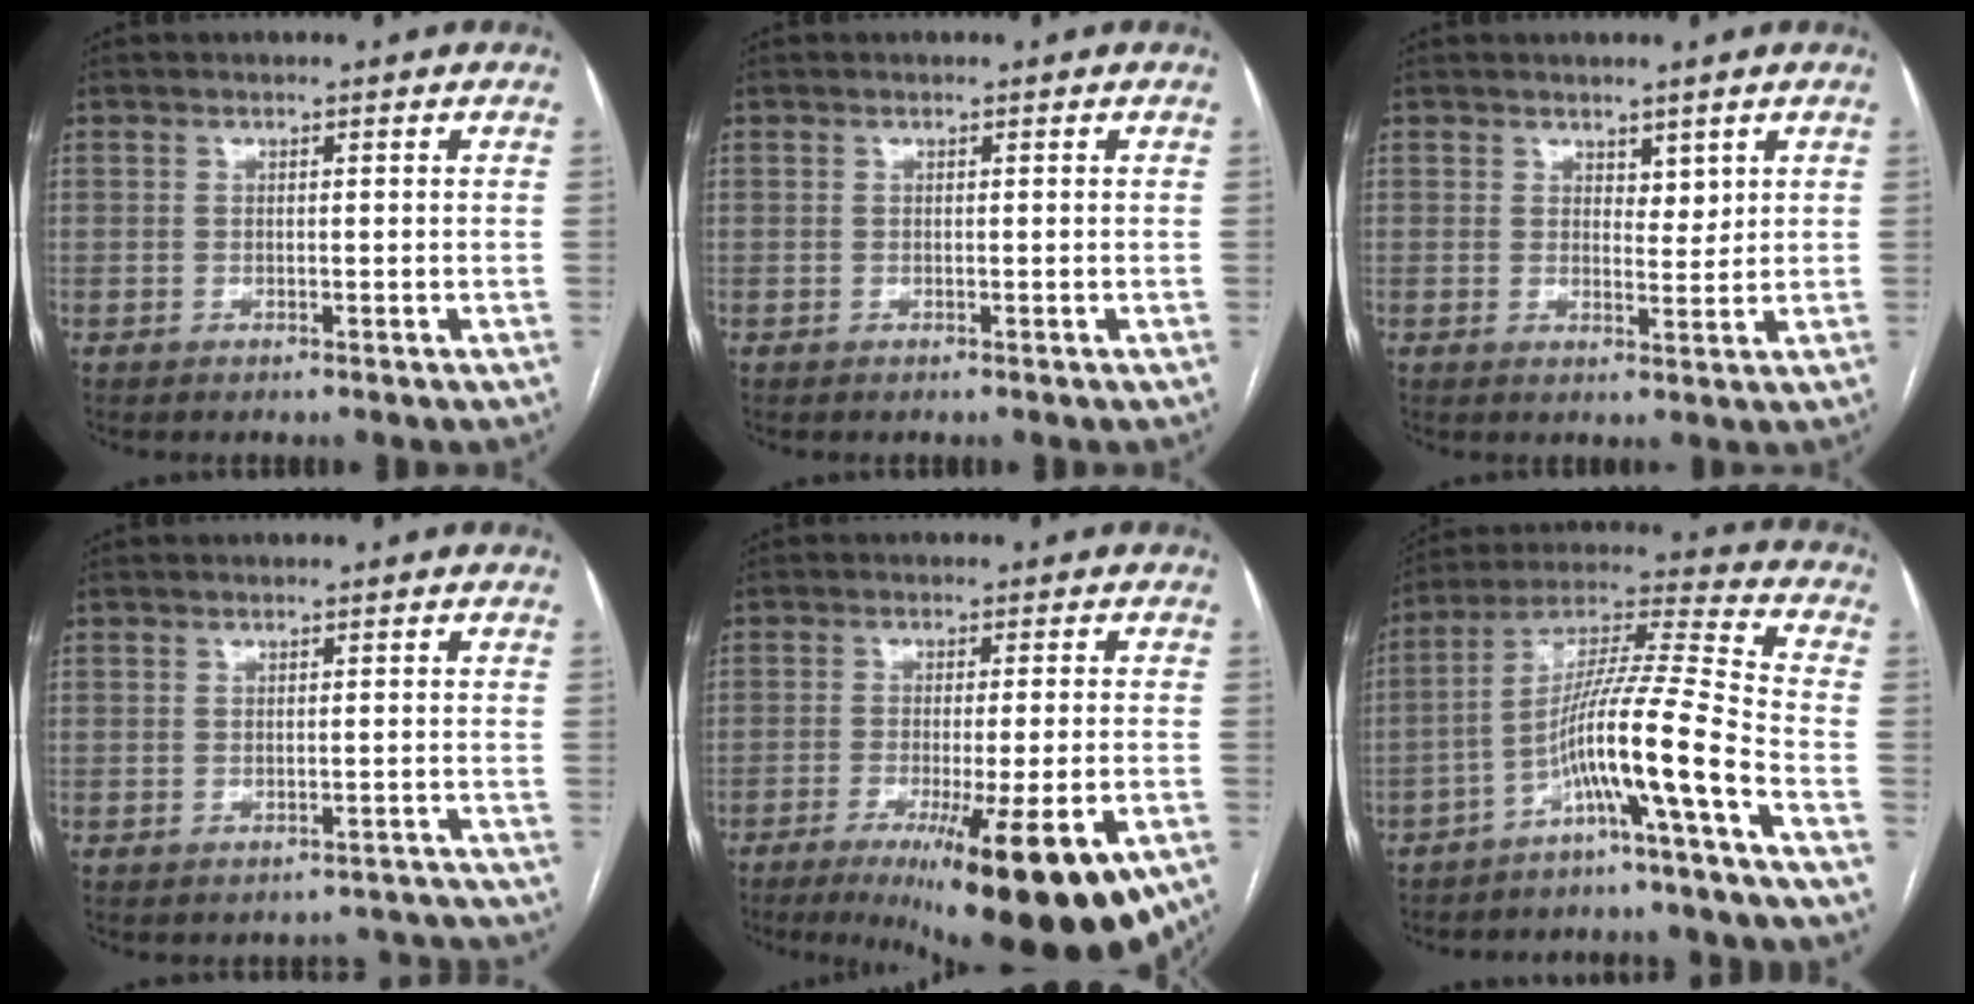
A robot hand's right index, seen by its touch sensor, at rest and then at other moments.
{"total": 0.0}
{"total": 2.3, "force": [1.5, 1.2, 1.2], "torque": [-0.015, -0.007, 0.030]}
{"total": 3.8, "force": [-3.3, 1.7, -0.9], "torque": [0.024, 0.028, -0.033]}
{"total": 18.9, "force": [-11.3, 2.1, 15.0], "torque": [-0.147, -0.033, -0.164]}
{"total": 12.6, "force": [-6.4, -1.7, 10.7], "torque": [-0.202, 0.014, -0.118]}